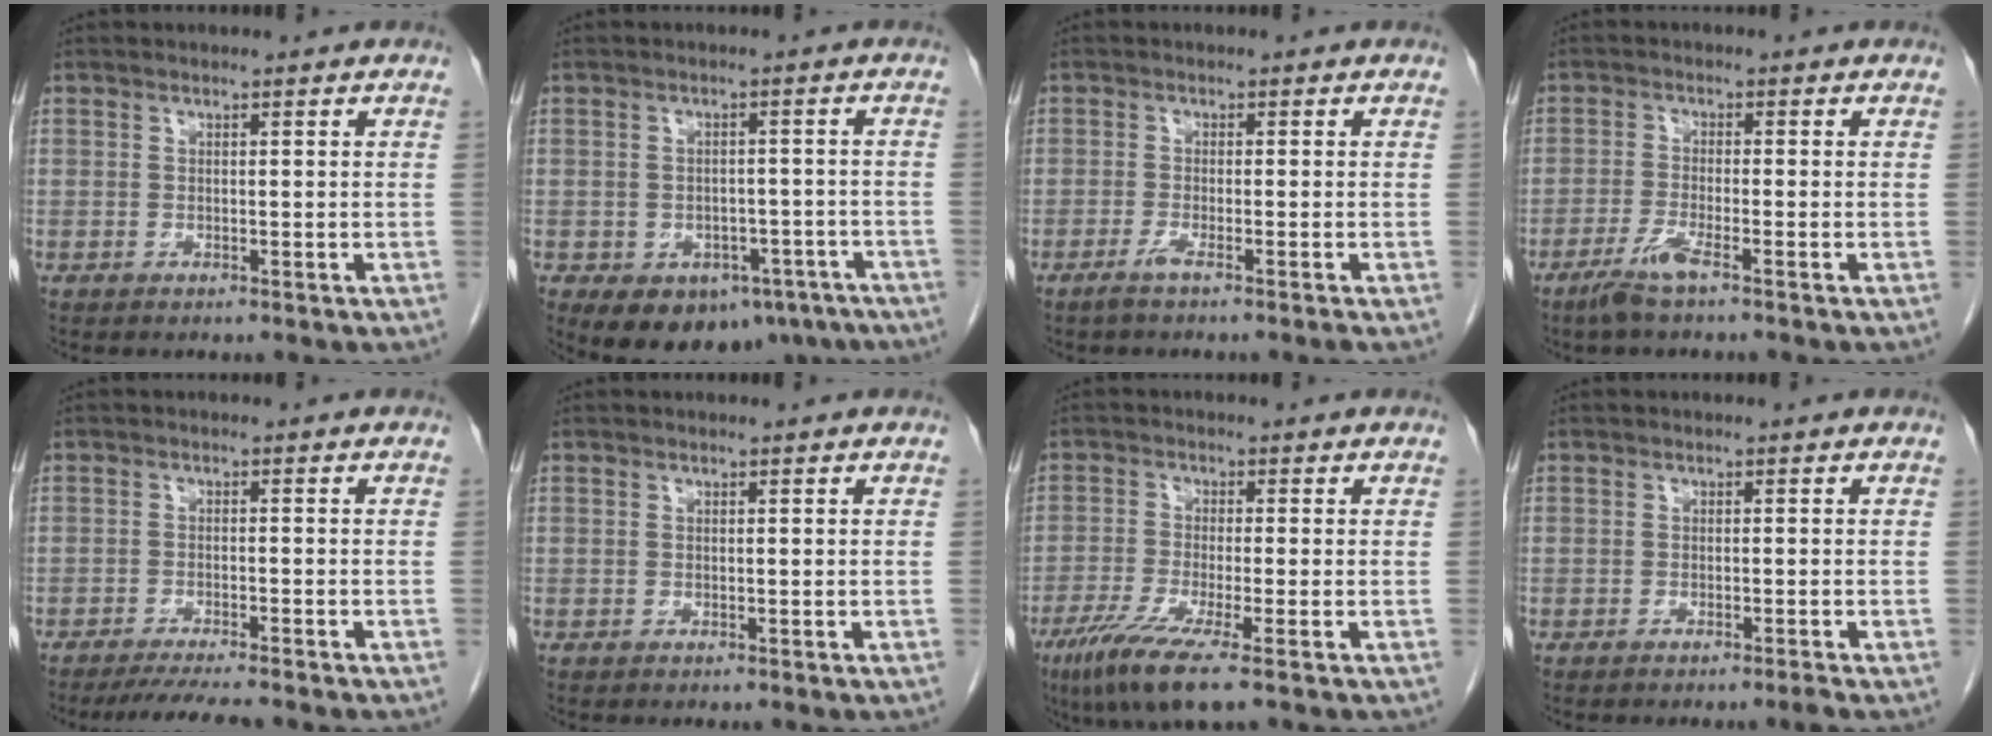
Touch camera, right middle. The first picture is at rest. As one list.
[{"total": 13.5, "force": [-8.4, 8.3, 6.5], "torque": [-0.099, 0.006, -0.100]}, {"total": 2.2, "force": [-1.5, -0.5, 1.4], "torque": [-0.031, -0.003, -0.034]}, {"total": 3.9, "force": [-2.7, -0.1, 2.9], "torque": [-0.065, -0.009, -0.058]}, {"total": 5.8, "force": [-5.2, -0.2, 2.7], "torque": [-0.040, -0.019, -0.084]}, {"total": 0.0}, {"total": 7.9, "force": [-4.7, -0.1, 6.3], "torque": [-0.122, -0.027, -0.086]}, {"total": 1.4, "force": [-1.1, -0.5, 0.7], "torque": [-0.012, 0.002, -0.019]}]